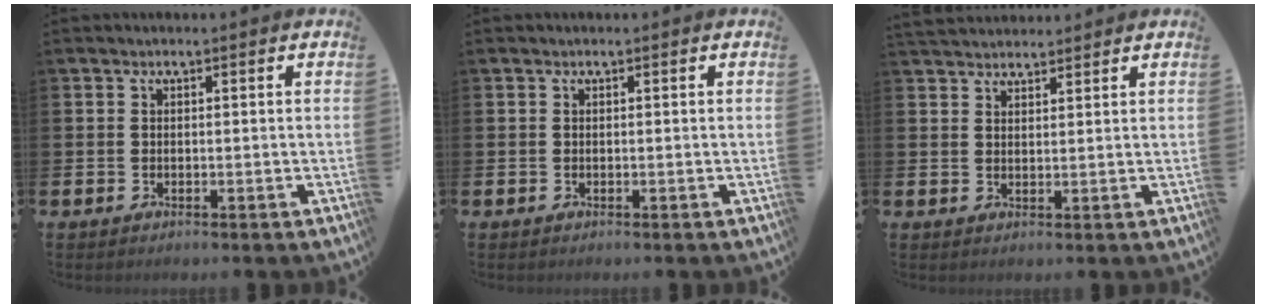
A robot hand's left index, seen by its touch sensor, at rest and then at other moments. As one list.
[{"total": 0.0}, {"total": 2.9, "force": [2.8, 0.7, 0.3], "torque": [-0.010, -0.011, 0.053]}]